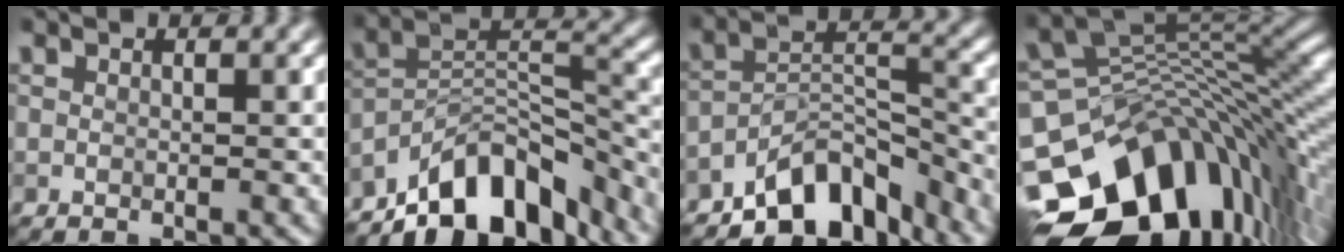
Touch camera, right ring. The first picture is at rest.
{"total": 10.8, "force": [-8.4, 4.2, 5.3], "torque": [-0.074, 0.010, -0.157]}
{"total": 8.0, "force": [-6.4, 3.1, 3.6], "torque": [-0.037, 0.001, -0.119]}
{"total": 15.5, "force": [-6.1, 9.4, 10.7], "torque": [-0.170, 0.004, -0.107]}